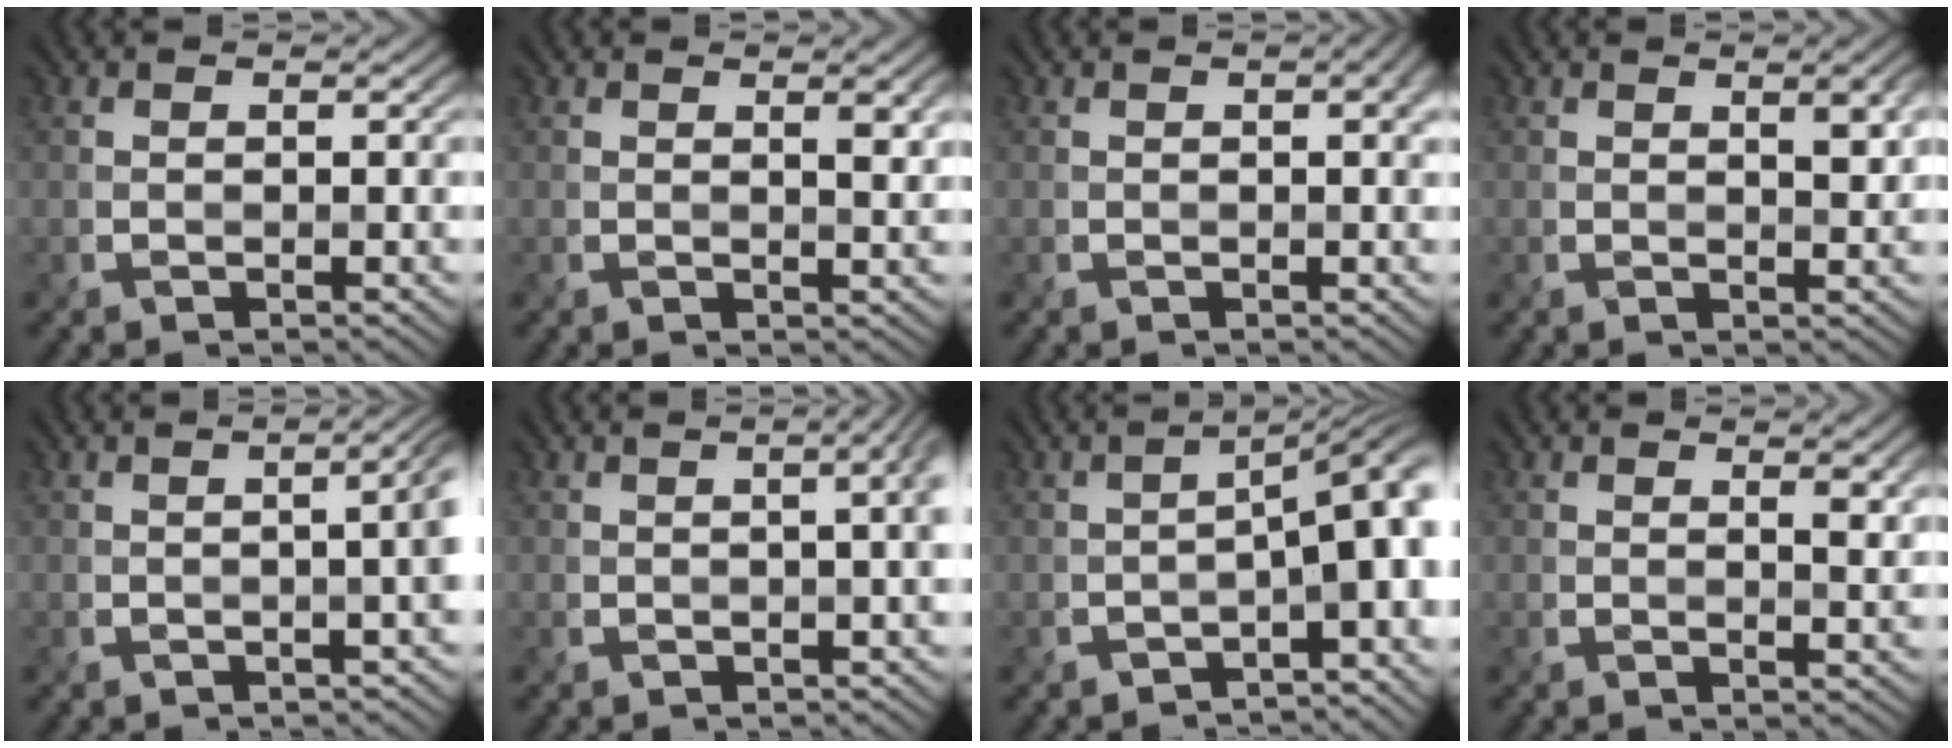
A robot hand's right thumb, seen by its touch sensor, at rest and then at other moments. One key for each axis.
{"total": 2.1, "fx": 1.0, "fy": 0.6, "fz": 1.8, "tx": -0.026, "ty": 0.000, "tz": 0.017}
{"total": 2.2, "fx": 0.6, "fy": 0.7, "fz": 2.0, "tx": -0.027, "ty": 0.004, "tz": 0.007}
{"total": 3.1, "fx": 1.2, "fy": 1.0, "fz": 2.7, "tx": -0.040, "ty": 0.003, "tz": 0.021}
{"total": 4.3, "fx": -0.1, "fy": 1.4, "fz": 4.1, "tx": -0.029, "ty": 0.012, "tz": -0.001}
{"total": 4.1, "fx": 0.4, "fy": 1.2, "fz": 3.9, "tx": -0.031, "ty": 0.017, "tz": 0.002}
{"total": 7.9, "fx": -3.2, "fy": 2.3, "fz": 6.9, "tx": -0.084, "ty": -0.002, "tz": -0.047}
{"total": 2.6, "fx": 1.3, "fy": 0.8, "fz": 2.1, "tx": -0.032, "ty": -0.001, "tz": 0.022}